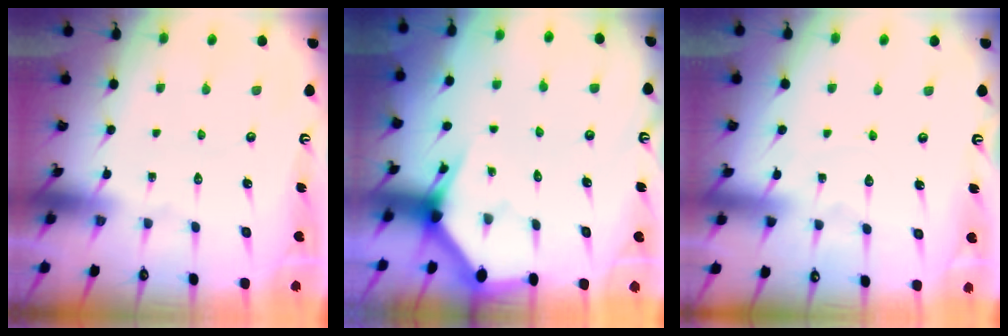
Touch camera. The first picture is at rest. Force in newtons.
{"total": 3.0, "press": 3.0, "slide": 0.1}
{"total": 5.2, "press": 5.1, "slide": 0.5}